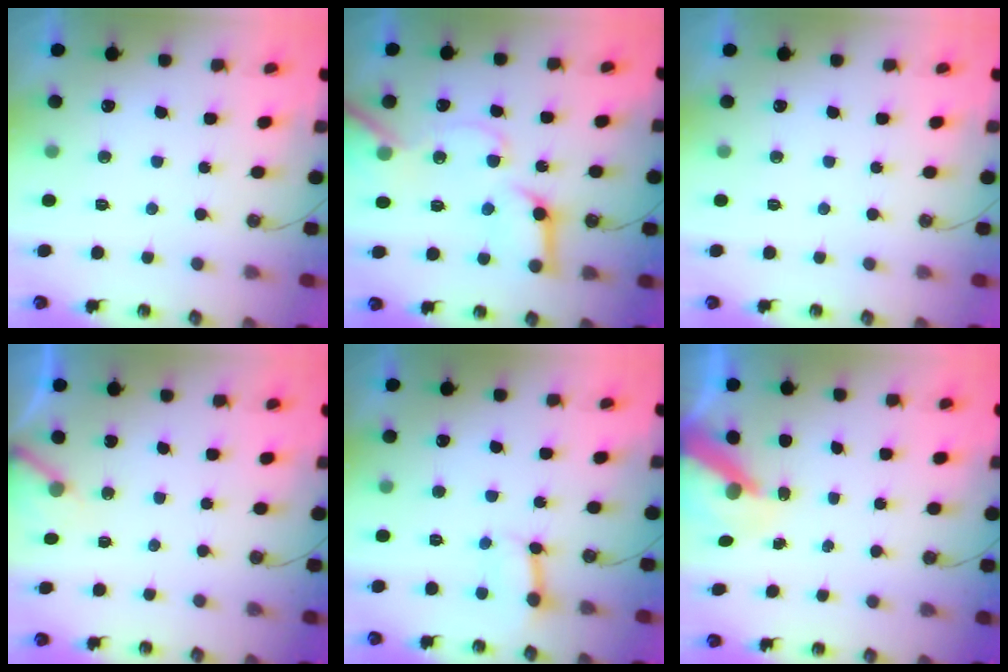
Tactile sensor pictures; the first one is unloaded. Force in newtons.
{"total": 17.3, "press": 17.2, "slide": 2.3}
{"total": 0.0}
{"total": 2.7, "press": 2.7, "slide": 0.2}
{"total": 5.0, "press": 4.9, "slide": 0.6}
{"total": 7.4, "press": 7.3, "slide": 1.0}